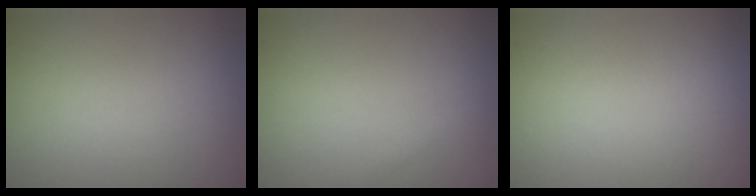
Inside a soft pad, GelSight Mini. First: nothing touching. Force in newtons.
{"total": 0.7, "press": 0.7, "slide": 0.0}
{"total": 0.0}